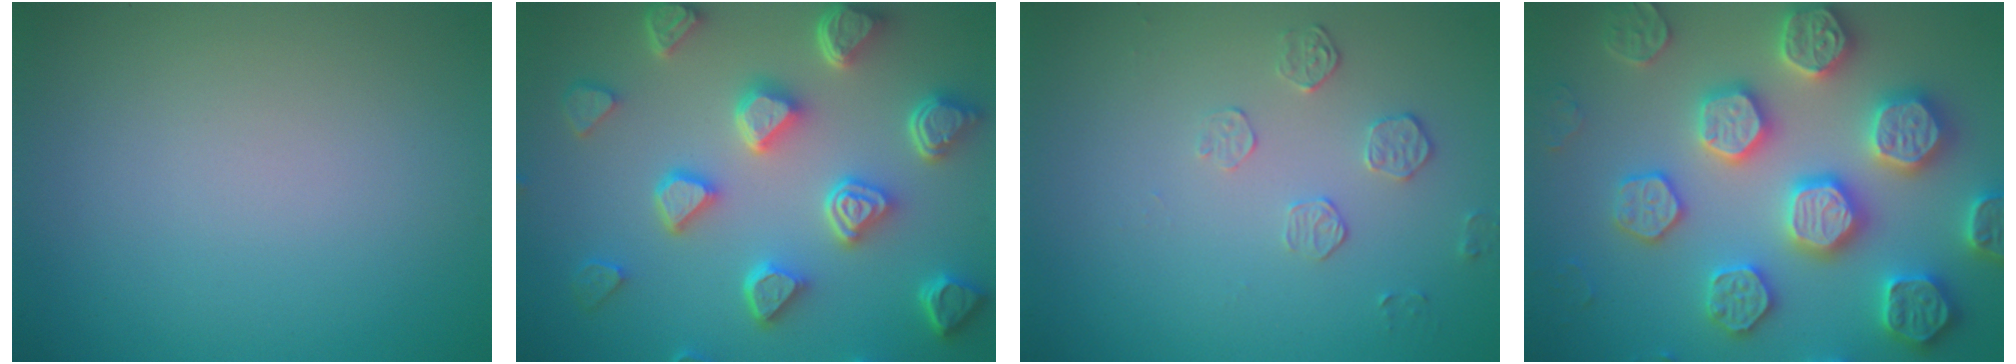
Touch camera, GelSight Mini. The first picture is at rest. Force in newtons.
{"total": 7.6, "press": 6.0, "slide": 4.7}
{"total": 1.7, "press": 1.0, "slide": 1.4}
{"total": 7.9, "press": 7.7, "slide": 1.7}